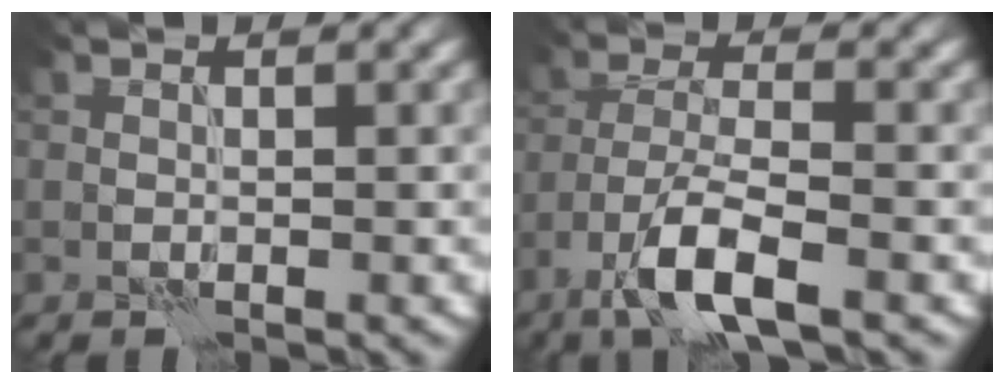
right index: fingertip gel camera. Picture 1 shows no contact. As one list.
[{"total": 6.0, "force": [-3.6, 1.5, 4.6], "torque": [-0.090, -0.001, -0.074]}]